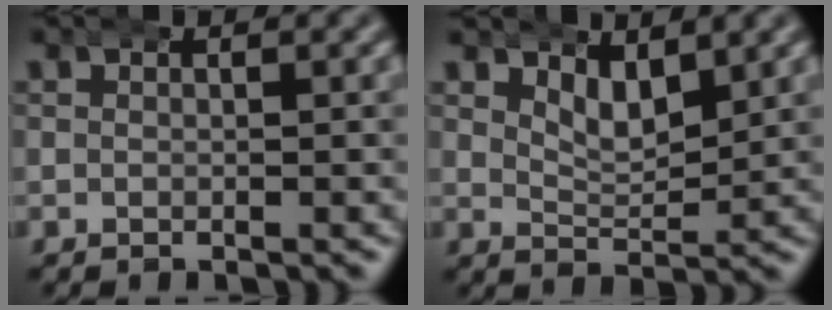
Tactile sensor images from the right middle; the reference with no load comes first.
{"total": 3.1, "force": [2.4, 1.1, 1.6], "torque": [-0.027, -0.017, 0.046]}